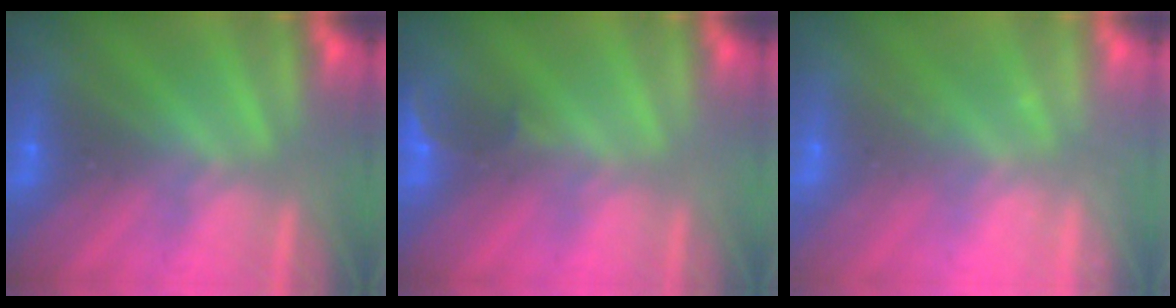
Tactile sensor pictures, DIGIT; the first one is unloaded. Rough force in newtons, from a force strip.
{"total": 3.1}
{"total": 2.2}